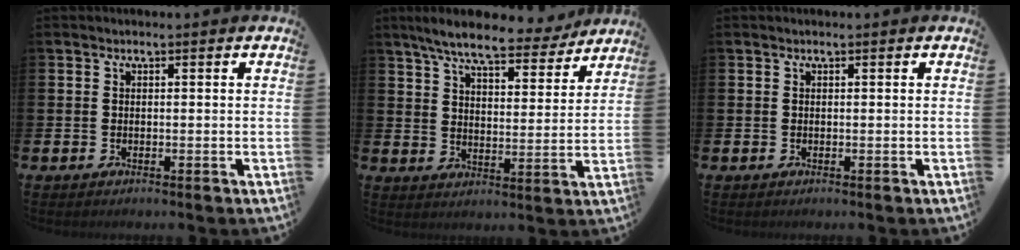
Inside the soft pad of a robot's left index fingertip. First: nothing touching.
{"total": 8.2, "force": [7.3, 1.5, 3.4], "torque": [-0.077, -0.038, 0.125]}
{"total": 0.0}